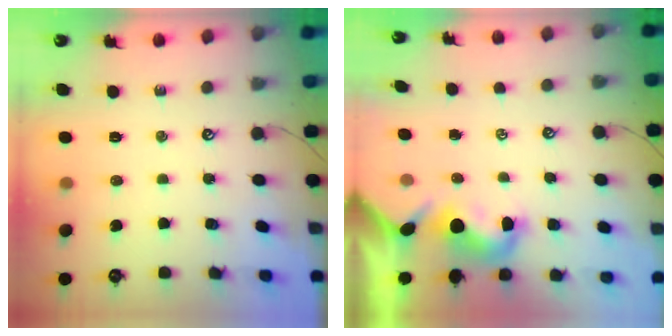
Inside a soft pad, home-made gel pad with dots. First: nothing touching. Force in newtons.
{"total": 1.5, "press": 1.2, "slide": 0.9}